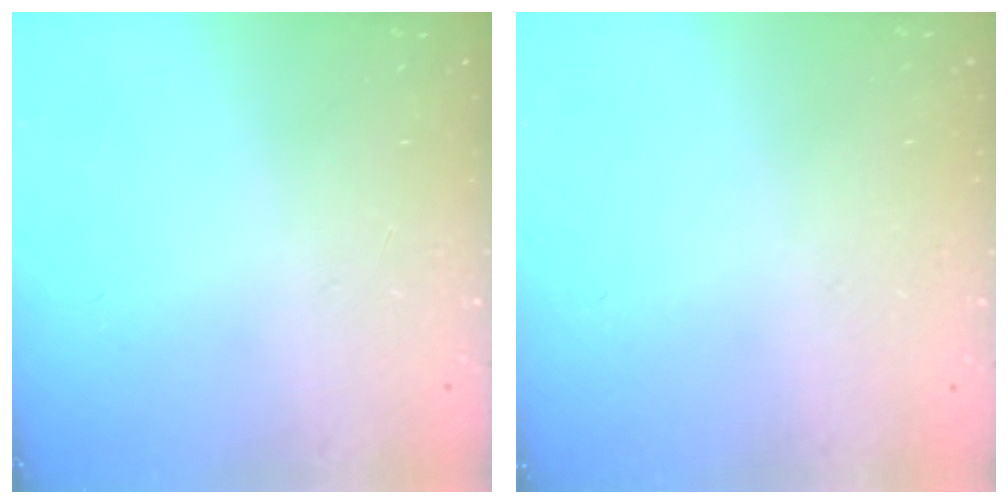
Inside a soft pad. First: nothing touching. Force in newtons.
{"total": 0.0}